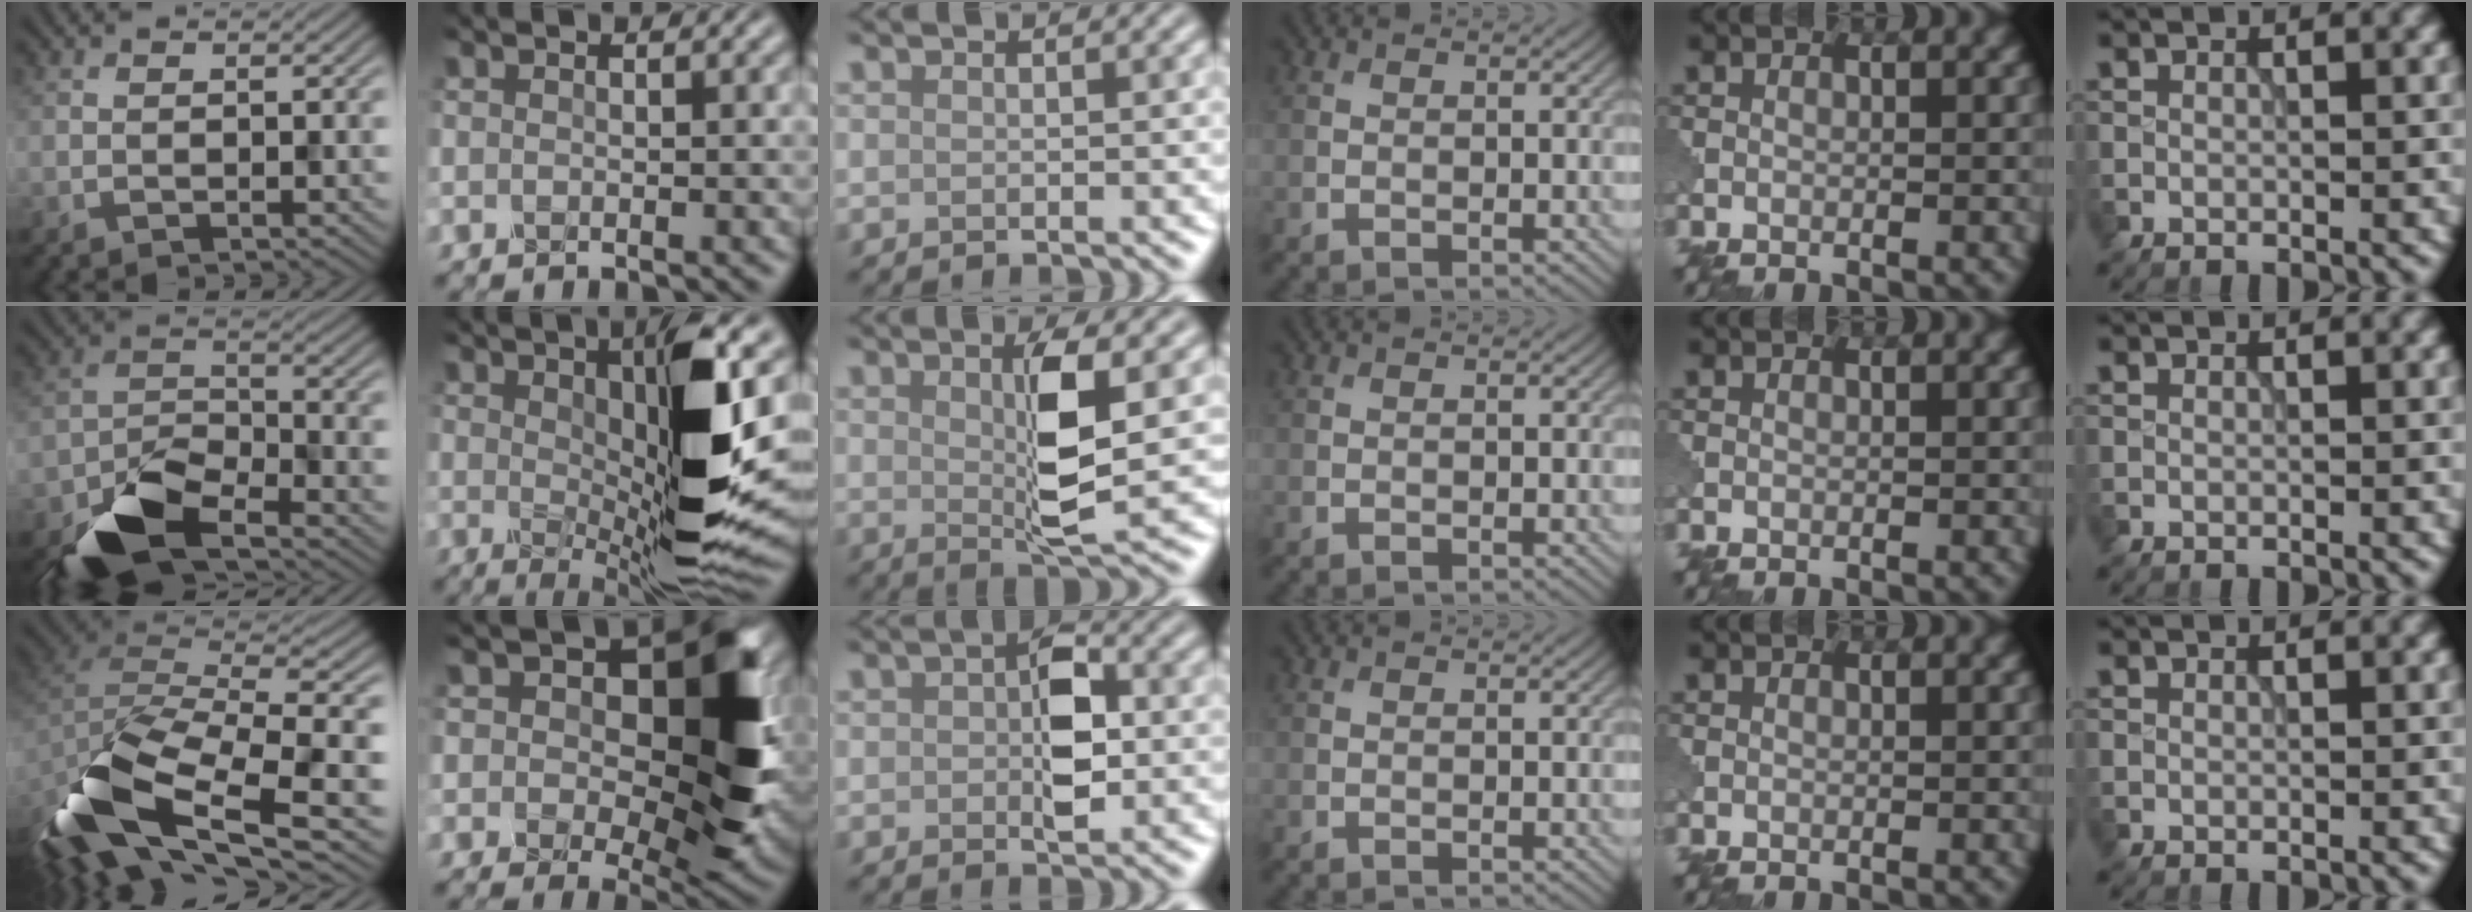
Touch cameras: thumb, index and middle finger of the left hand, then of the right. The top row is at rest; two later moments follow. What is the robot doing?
{"motion": "disassemble", "object": "pitcher"}